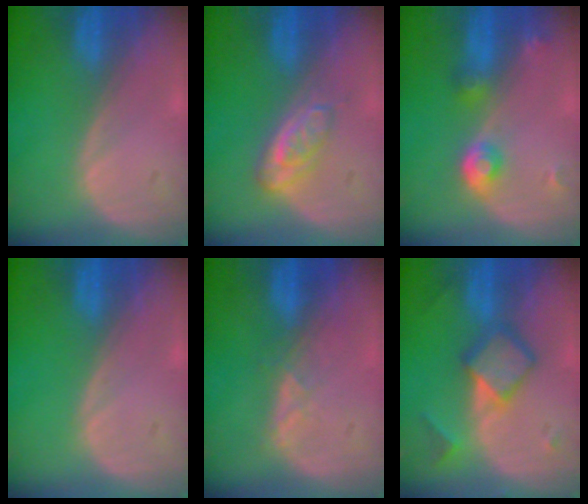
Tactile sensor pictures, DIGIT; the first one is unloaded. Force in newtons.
{"total": 4.9, "press": 4.3, "slide": 2.4}
{"total": 4.0, "press": 3.9, "slide": 0.9}
{"total": 0.0}
{"total": 2.0, "press": 1.9, "slide": 0.7}
{"total": 5.8, "press": 5.8, "slide": 0.1}